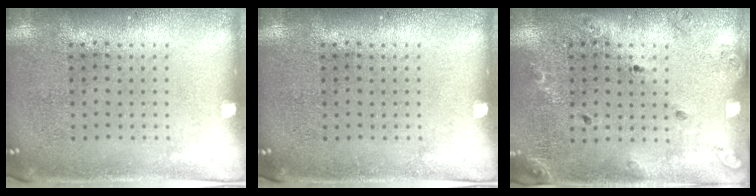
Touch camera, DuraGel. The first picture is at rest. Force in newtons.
{"total": 0.0}
{"total": 1.3, "press": 1.3, "slide": 0.2}